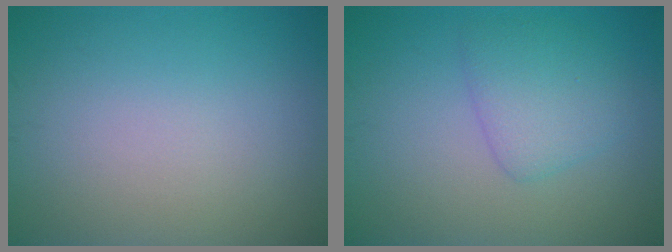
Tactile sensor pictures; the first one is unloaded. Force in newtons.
{"total": 3.0, "press": 3.0, "slide": 0.2}